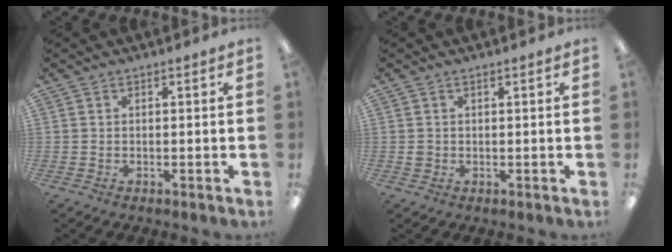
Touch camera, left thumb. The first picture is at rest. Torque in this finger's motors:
{"motor_torque": [0.06, 0.38, 0.33, -0.12, -0.03]}